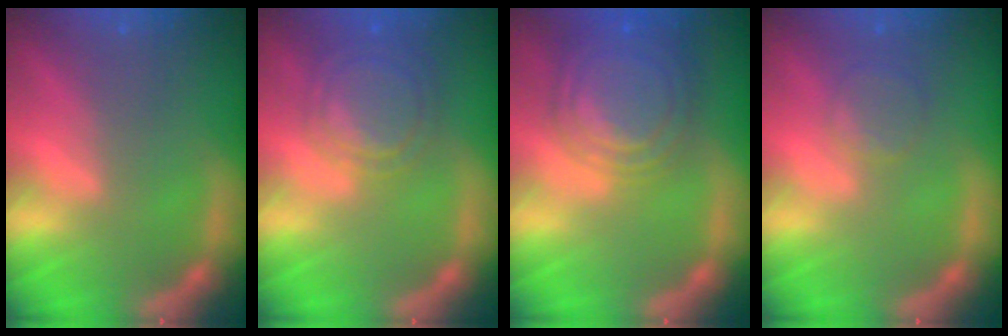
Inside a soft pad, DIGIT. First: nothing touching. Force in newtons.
{"total": 6.5}
{"total": 10.0}
{"total": 2.4}